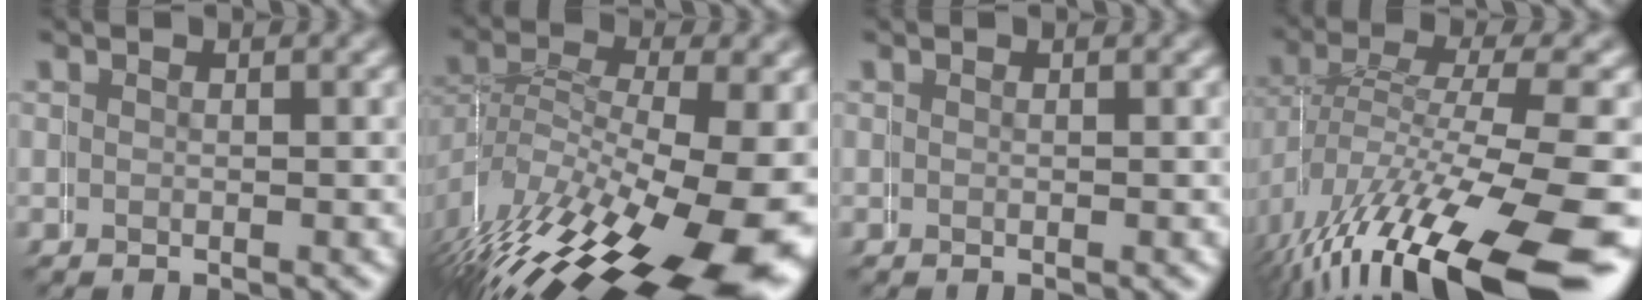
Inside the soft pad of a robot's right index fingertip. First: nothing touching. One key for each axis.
{"total": 10.9, "fx": -3.5, "fy": 5.5, "fz": 8.7, "tx": -0.138, "ty": -0.022, "tz": -0.035}
{"total": 0.0}
{"total": 9.4, "fx": -4.6, "fy": 4.0, "fz": 7.2, "tx": -0.132, "ty": -0.024, "tz": -0.052}